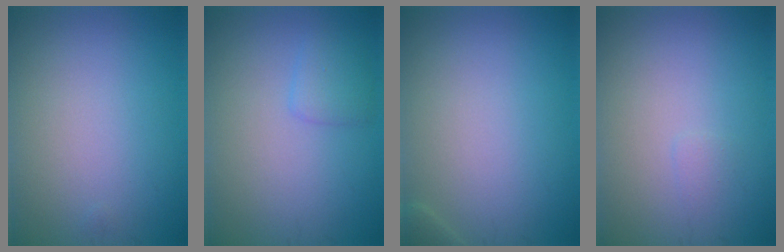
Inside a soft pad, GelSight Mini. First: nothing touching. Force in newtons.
{"total": 1.6, "press": 1.6, "slide": 0.0}
{"total": 0.7, "press": 0.7, "slide": 0.0}
{"total": 0.5, "press": 0.5, "slide": 0.0}